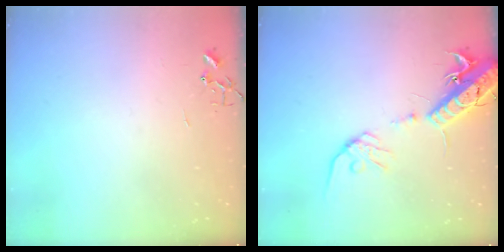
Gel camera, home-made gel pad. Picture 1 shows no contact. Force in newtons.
{"total": 16.5, "press": 16.2, "slide": 3.6}